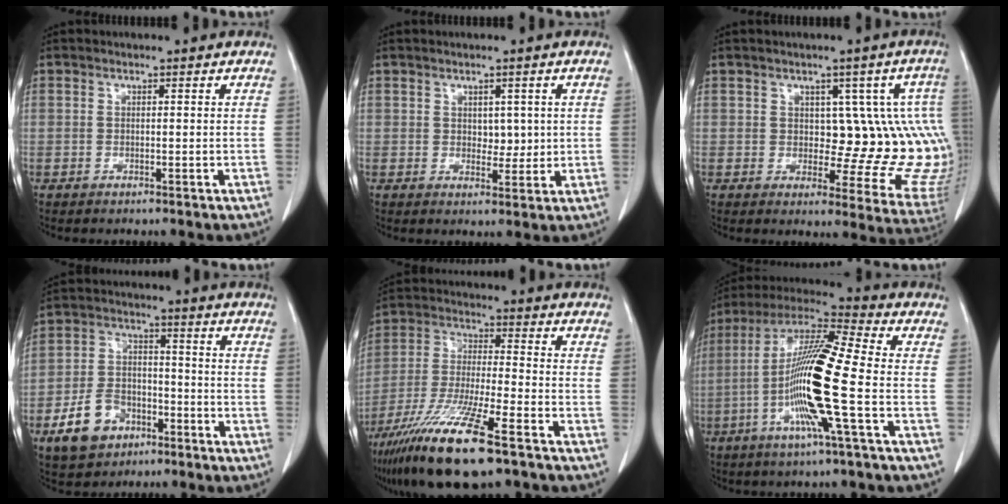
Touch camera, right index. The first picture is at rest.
{"total": 3.0, "force": [0.6, 1.9, 2.2], "torque": [-0.022, -0.003, 0.012]}
{"total": 12.3, "force": [1.2, 5.9, 10.7], "torque": [-0.101, 0.010, 0.020]}
{"total": 9.6, "force": [-5.1, 6.6, 4.8], "torque": [-0.104, 0.015, -0.085]}
{"total": 16.3, "force": [-10.4, 1.5, 12.5], "torque": [-0.260, -0.045, -0.194]}
{"total": 16.1, "force": [-3.7, -0.5, 15.6], "torque": [-0.311, -0.006, -0.086]}